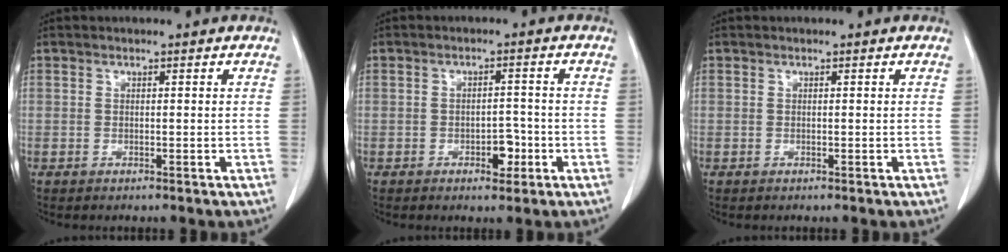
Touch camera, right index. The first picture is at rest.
{"total": 3.3, "force": [-1.5, 1.7, 2.4], "torque": [-0.029, 0.006, -0.016]}
{"total": 0.0}